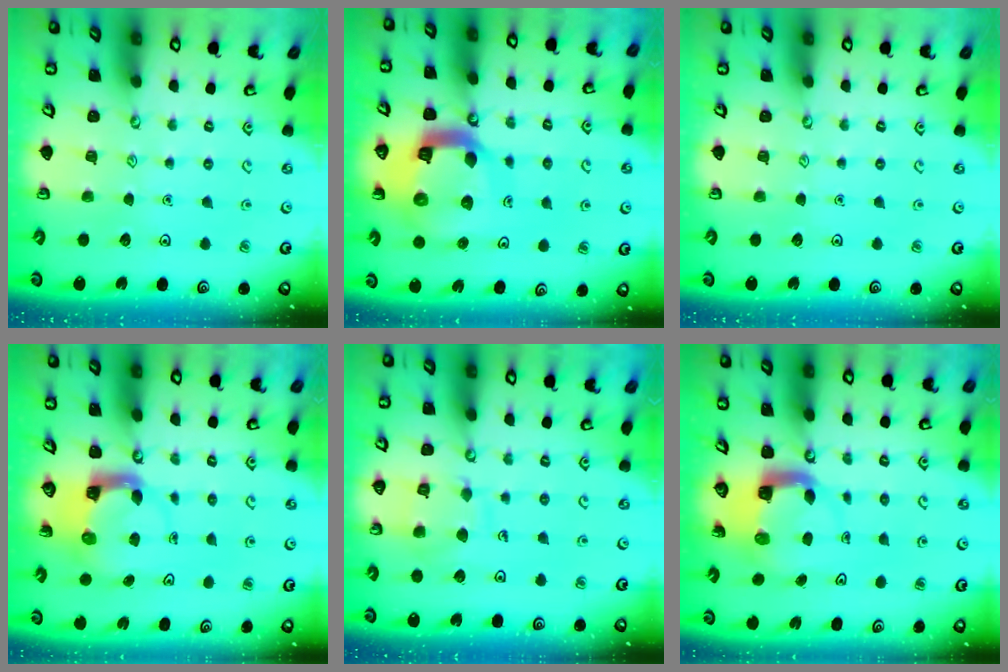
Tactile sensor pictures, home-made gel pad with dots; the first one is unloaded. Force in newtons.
{"total": 14.7, "press": 14.6, "slide": 1.7}
{"total": 0.0}
{"total": 3.7, "press": 3.6, "slide": 0.6}
{"total": 9.9, "press": 9.9, "slide": 0.7}
{"total": 4.8, "press": 4.8, "slide": 0.4}